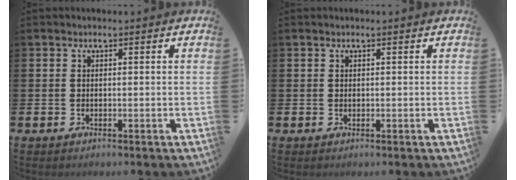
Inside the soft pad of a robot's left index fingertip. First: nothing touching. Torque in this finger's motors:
{"motor_torque": [0.15, -0.07, -0.01, -0.01]}